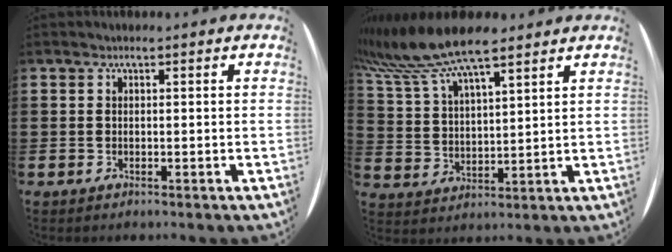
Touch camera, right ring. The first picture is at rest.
{"total": 9.2, "force": [8.4, 0.8, 3.6], "torque": [-0.101, -0.030, 0.154]}